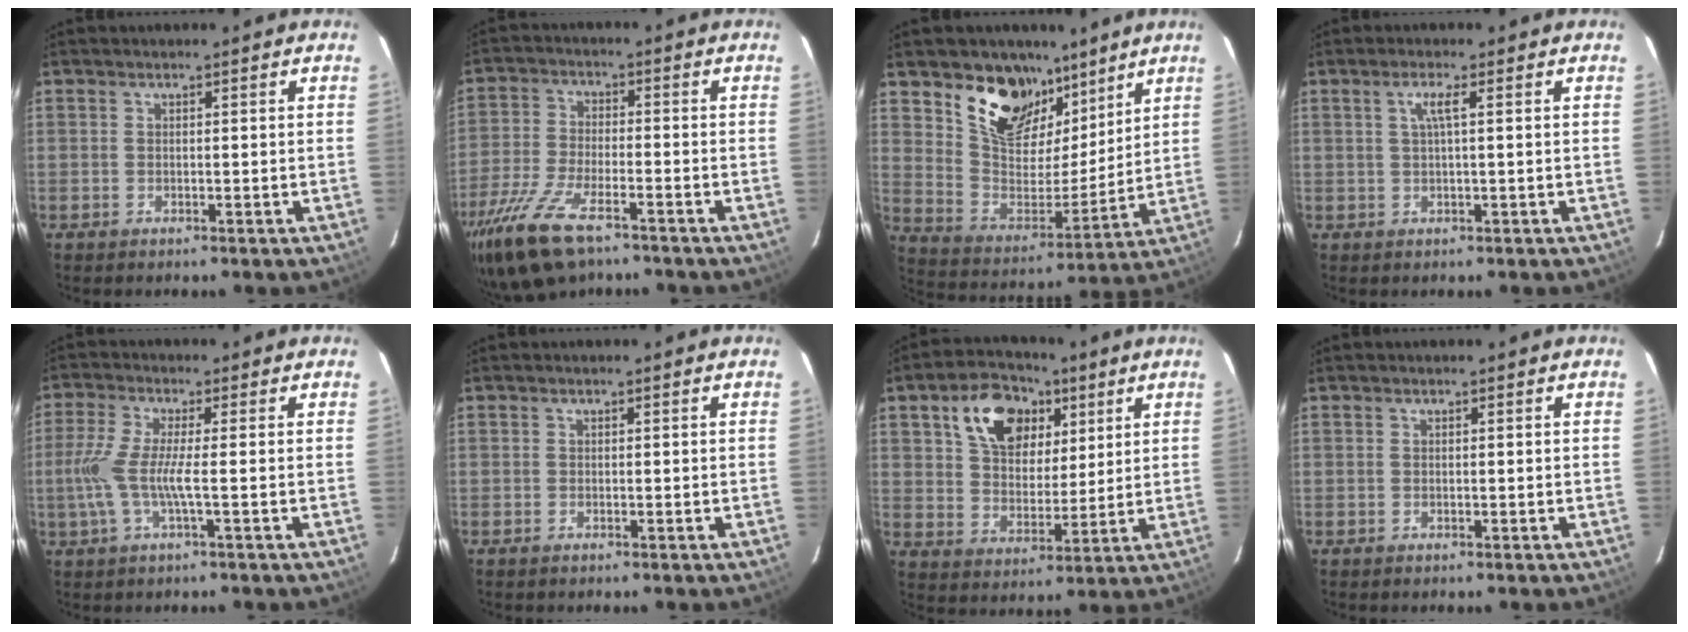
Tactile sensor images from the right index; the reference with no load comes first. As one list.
[{"total": 14.1, "force": [-9.6, 5.2, 8.9], "torque": [-0.205, -0.035, -0.186]}, {"total": 16.5, "force": [11.0, 9.6, 7.7], "torque": [-0.156, -0.006, 0.208]}, {"total": 2.4, "force": [0.6, -0.2, 2.3], "torque": [-0.044, 0.002, 0.011]}, {"total": 6.9, "force": [-1.3, 0.0, 6.8], "torque": [-0.158, -0.005, -0.025]}, {"total": 0.0}, {"total": 14.5, "force": [6.9, 9.2, 8.8], "torque": [-0.164, 0.033, 0.125]}, {"total": 0.0}]